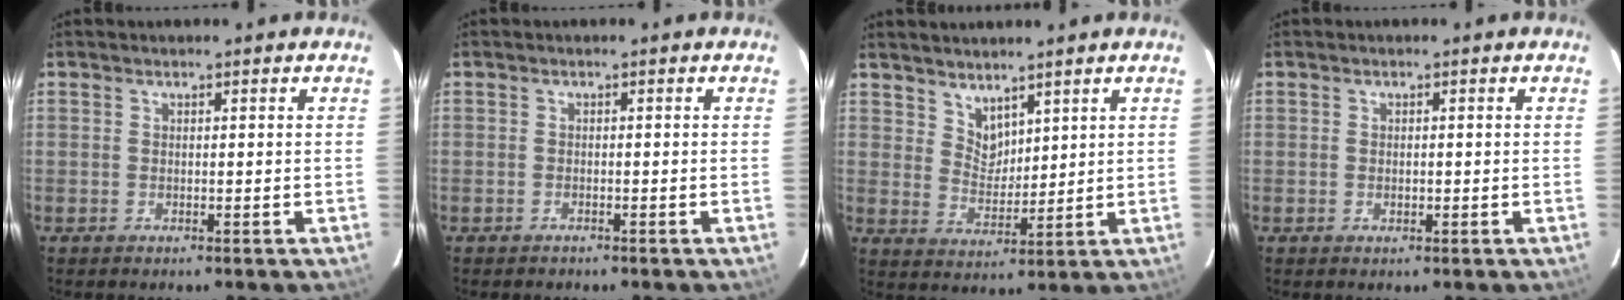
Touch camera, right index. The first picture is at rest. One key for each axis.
{"total": 0.9, "fx": -0.7, "fy": 0.4, "fz": 0.0, "tx": -0.004, "ty": 0.003, "tz": -0.012}
{"total": 5.1, "fx": 4.2, "fy": 2.5, "fz": 1.4, "tx": -0.016, "ty": -0.002, "tz": 0.082}
{"total": 1.0, "fx": -0.1, "fy": 0.8, "fz": 0.5, "tx": -0.007, "ty": 0.001, "tz": -0.001}